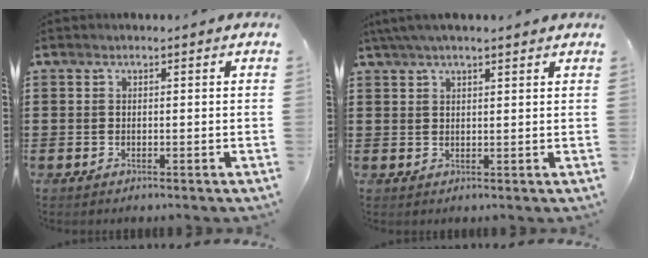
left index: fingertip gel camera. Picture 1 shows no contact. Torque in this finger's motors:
{"motor_torque": [2.14, 0.00, 0.57, 0.21]}